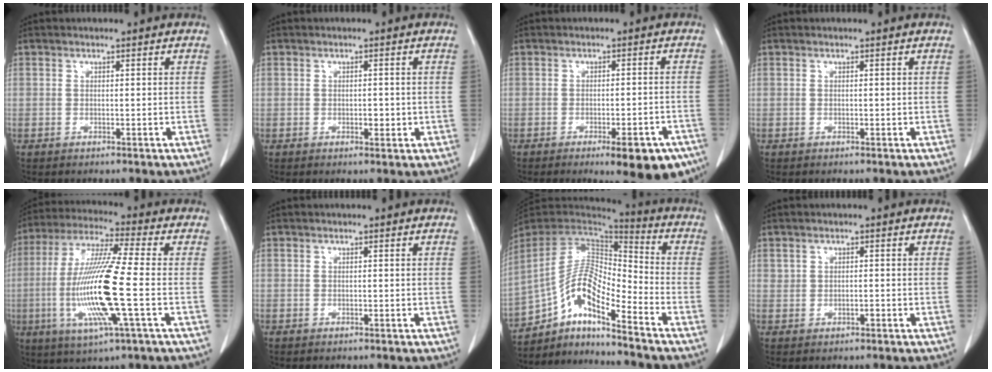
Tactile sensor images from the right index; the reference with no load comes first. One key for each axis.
{"total": 1.6, "fx": -0.2, "fy": 0.9, "fz": 1.3, "tx": -0.017, "ty": 0.000, "tz": 0.002}
{"total": 9.5, "fx": -6.3, "fy": 2.6, "fz": 6.5, "tx": -0.059, "ty": 0.000, "tz": -0.082}
{"total": 0.0}
{"total": 16.0, "fx": -3.2, "fy": 0.2, "fz": 15.7, "tx": -0.325, "ty": -0.013, "tz": -0.069}
{"total": 0.0}
{"total": 13.4, "fx": -9.0, "fy": 3.1, "fz": 9.5, "tx": -0.185, "ty": 0.025, "tz": -0.159}
{"total": 1.0, "fx": 0.0, "fy": 0.8, "fz": 0.6, "tx": -0.013, "ty": 0.005, "tz": 0.003}